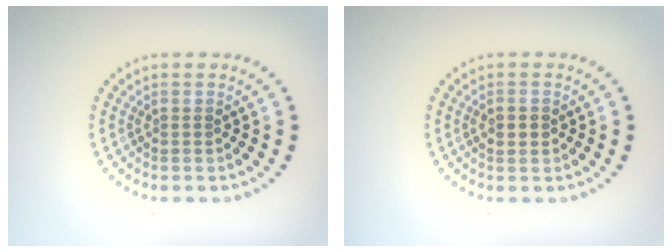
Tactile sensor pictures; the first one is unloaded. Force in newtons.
{"total": 2.0, "press": 2.0, "slide": 0.1}